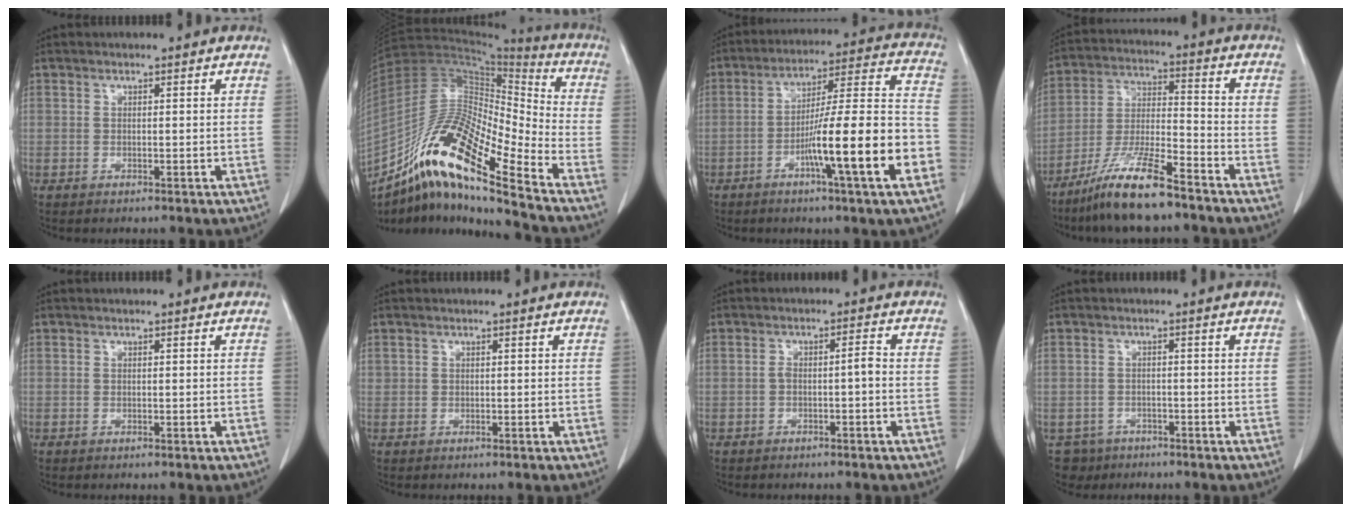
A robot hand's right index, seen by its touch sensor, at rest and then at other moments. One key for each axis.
{"total": 19.4, "fx": -13.1, "fy": 2.1, "fz": 14.2, "tx": -0.282, "ty": 0.000, "tz": -0.239}
{"total": 17.4, "fx": -6.3, "fy": 0.1, "fz": 16.2, "tx": -0.243, "ty": 0.007, "tz": -0.100}
{"total": 12.2, "fx": -9.1, "fy": 1.4, "fz": 8.0, "tx": -0.162, "ty": -0.020, "tz": -0.172}
{"total": 0.0}
{"total": 0.0}
{"total": 2.2, "fx": -0.8, "fy": 0.3, "fz": 2.0, "tx": -0.035, "ty": 0.008, "tz": -0.013}
{"total": 4.3, "fx": -2.7, "fy": 3.4, "fz": -0.4, "tx": 0.011, "ty": 0.007, "tz": -0.044}